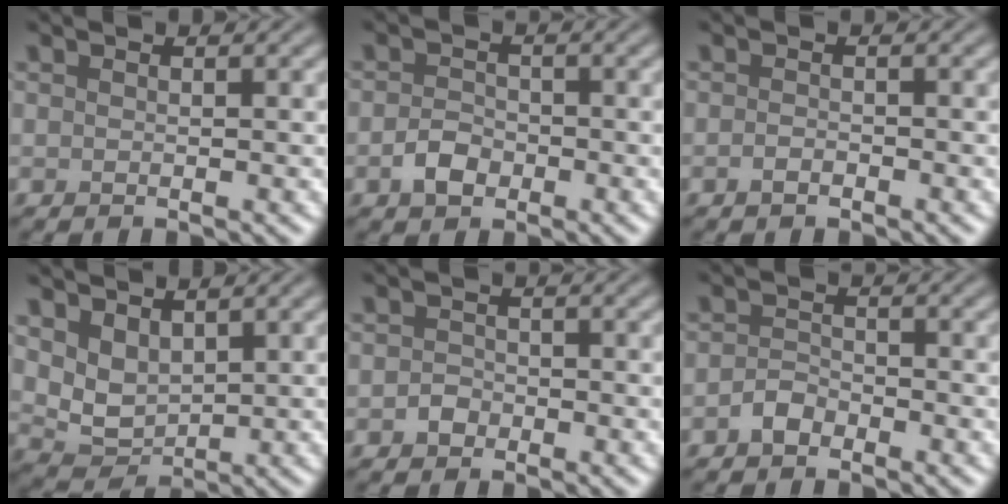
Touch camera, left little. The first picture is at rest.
{"total": 2.3, "force": [-1.1, 1.6, 1.3], "torque": [-0.023, 0.003, -0.025]}
{"total": 0.9, "force": [-0.6, 0.4, 0.5], "torque": [-0.012, -0.001, -0.012]}
{"total": 3.1, "force": [1.5, 2.1, 1.8], "torque": [-0.045, -0.009, 0.034]}
{"total": 1.2, "force": [-0.6, 1.0, 0.4], "torque": [-0.004, 0.000, -0.014]}
{"total": 1.6, "force": [-1.2, 0.9, 0.6], "torque": [-0.011, 0.006, -0.025]}